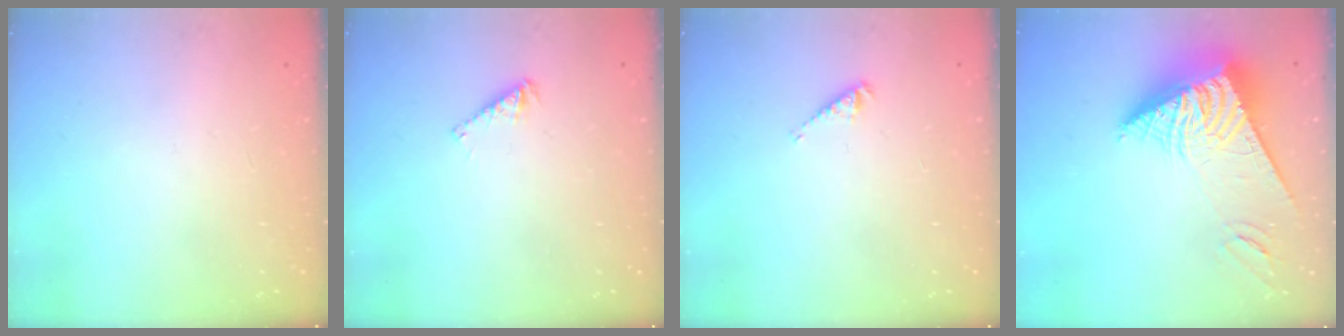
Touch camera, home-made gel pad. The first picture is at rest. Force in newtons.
{"total": 3.9, "press": 3.8, "slide": 0.5}
{"total": 2.9, "press": 2.9, "slide": 0.5}
{"total": 14.1, "press": 14.0, "slide": 1.4}